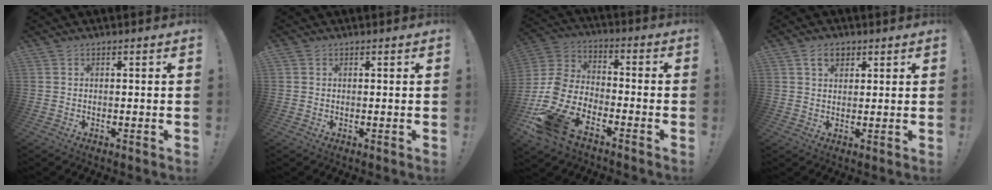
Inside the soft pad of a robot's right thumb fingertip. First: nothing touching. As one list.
[{"total": 0.6, "force": [0.4, 0.5, 0.2], "torque": [0.002, -0.002, 0.006]}, {"total": 16.0, "force": [-10.4, 8.1, 9.1], "torque": [-0.195, 0.055, -0.181]}, {"total": 5.1, "force": [2.7, 3.4, 2.7], "torque": [-0.038, -0.003, 0.048]}]